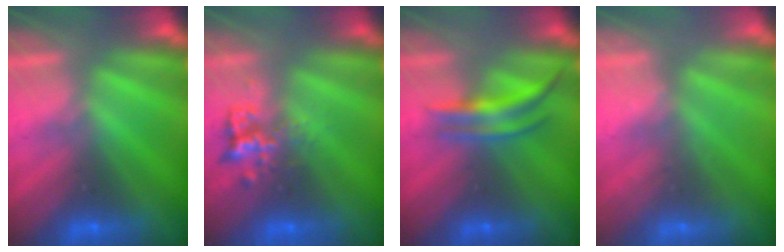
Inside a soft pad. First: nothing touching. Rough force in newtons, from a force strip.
{"total": 2.3}
{"total": 4.0}
{"total": 2.2}